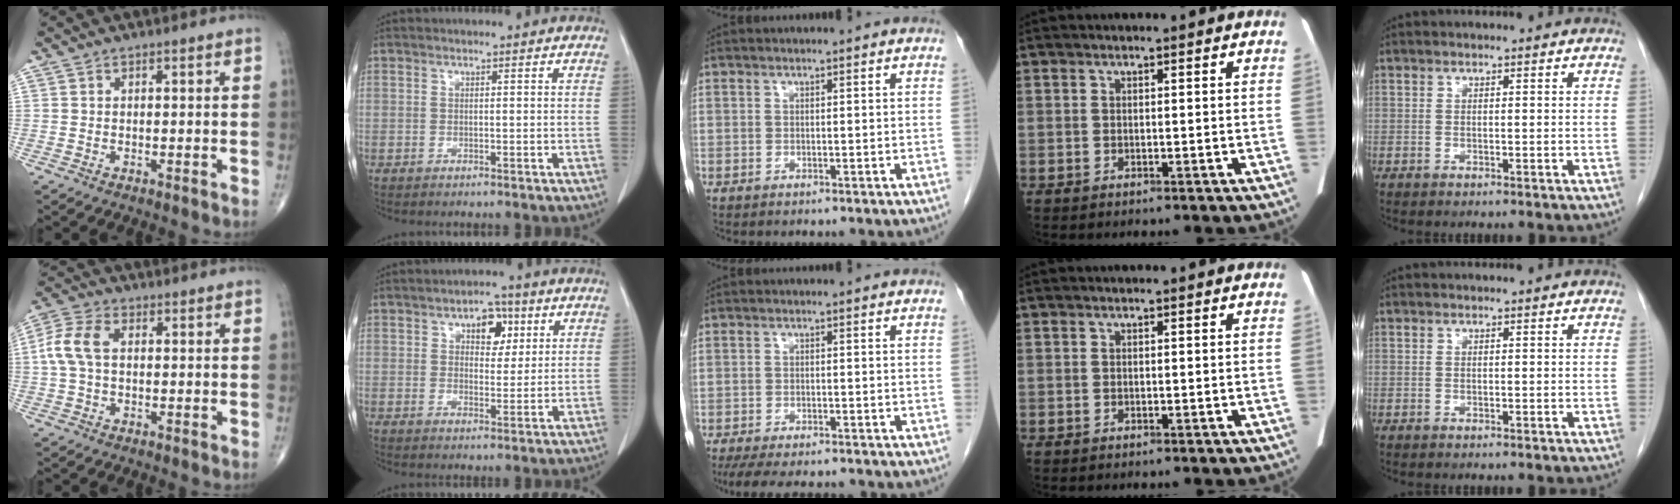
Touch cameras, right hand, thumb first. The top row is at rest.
{"thumb": {"total": 7.1, "force": [0.7, 4.5, 5.5], "torque": [-0.130, 0.021, 0.008]}, "index": {"total": 5.4, "force": [2.3, 3.2, 3.7], "torque": [-0.048, 0.013, 0.034]}, "middle": {"total": 10.0, "force": [-8.8, 1.9, 4.4], "torque": [-0.067, -0.014, -0.124]}}